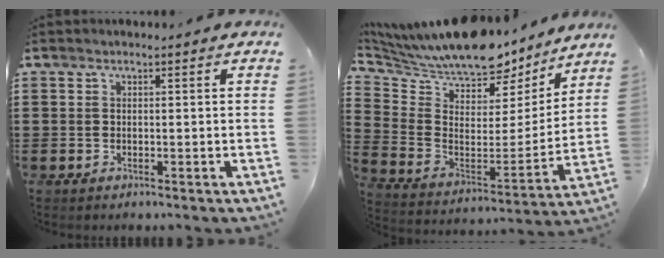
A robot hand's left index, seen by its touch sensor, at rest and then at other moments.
{"total": 10.5, "force": [10.0, 2.4, 2.1], "torque": [-0.081, -0.079, 0.168]}